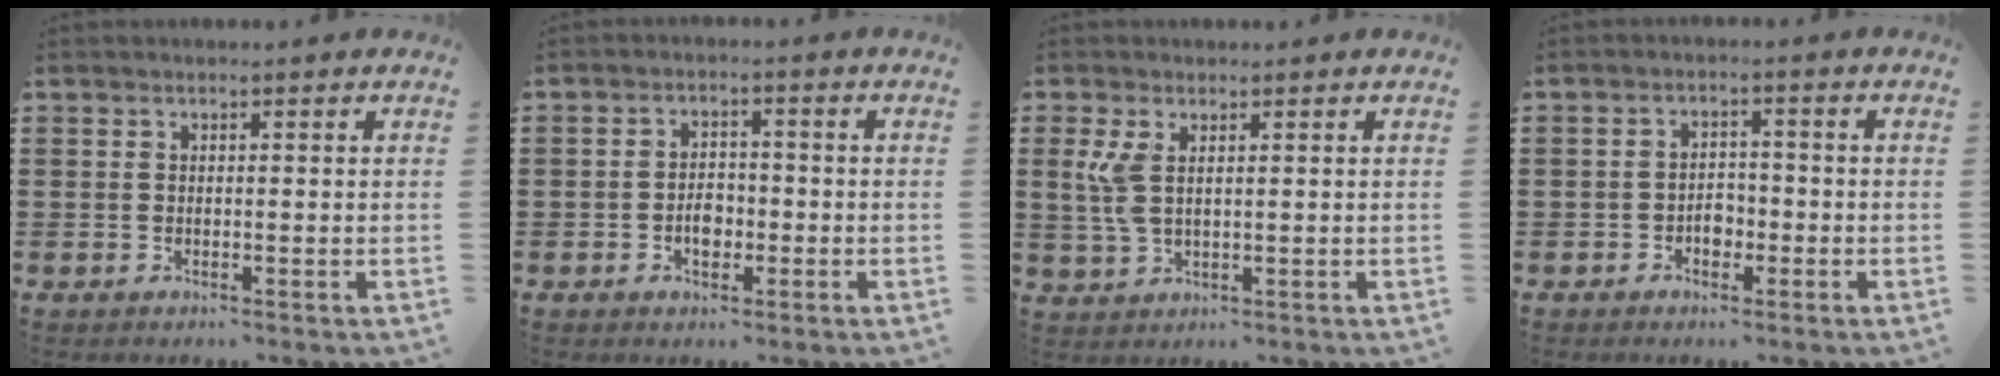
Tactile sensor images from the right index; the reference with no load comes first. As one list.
[{"total": 3.6, "force": [-1.1, 2.3, 2.5], "torque": [-0.032, -0.003, -0.023]}, {"total": 4.2, "force": [1.3, 1.9, 3.5], "torque": [-0.089, 0.001, 0.019]}, {"total": 2.6, "force": [-1.1, 1.8, 1.5], "torque": [-0.032, 0.004, -0.024]}]